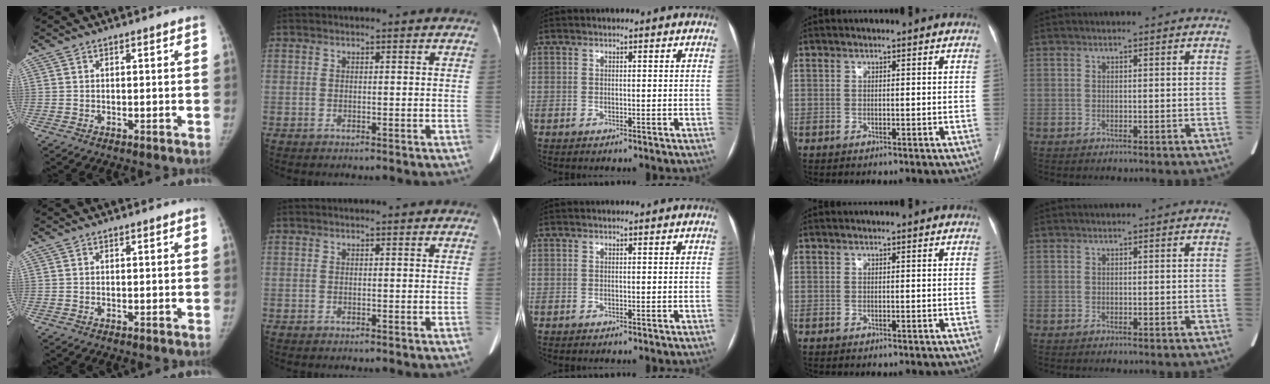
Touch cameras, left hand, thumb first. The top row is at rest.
{}